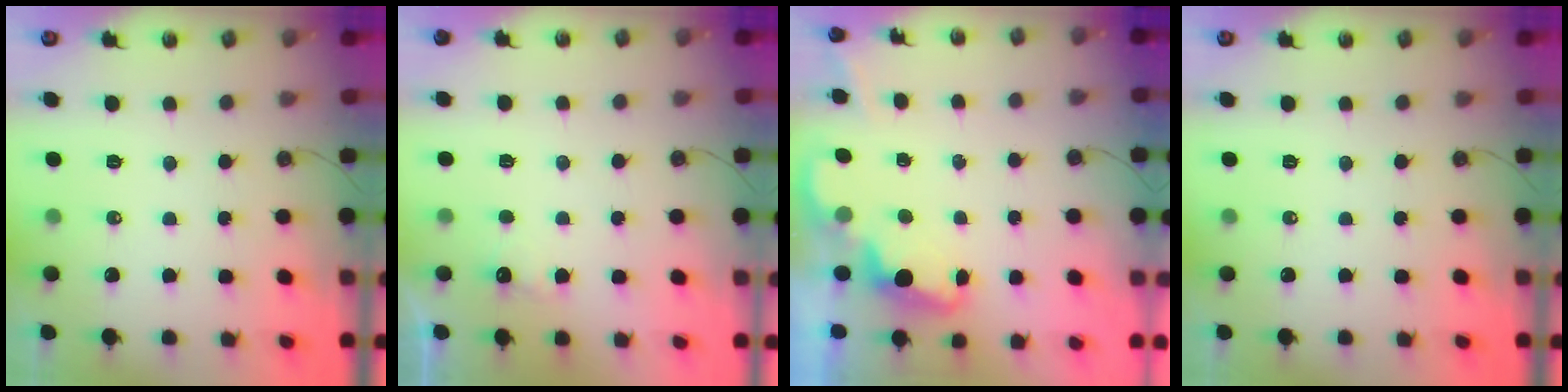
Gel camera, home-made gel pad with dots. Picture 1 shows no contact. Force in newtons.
{"total": 2.8, "press": 2.7, "slide": 0.9}
{"total": 2.1, "press": 2.1, "slide": 0.5}
{"total": 0.0}